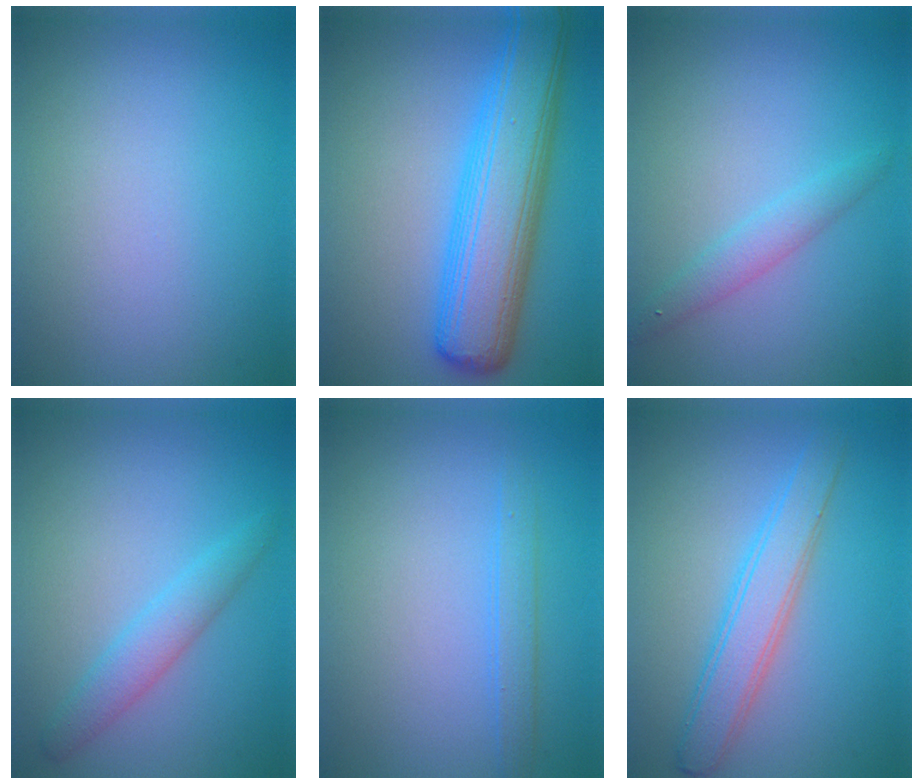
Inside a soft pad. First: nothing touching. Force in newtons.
{"total": 8.9, "press": 8.9, "slide": 0.2}
{"total": 1.9, "press": 1.9, "slide": 0.1}
{"total": 2.5, "press": 2.5, "slide": 0.1}
{"total": 1.5, "press": 1.5, "slide": 0.1}
{"total": 3.8, "press": 3.8, "slide": 0.1}